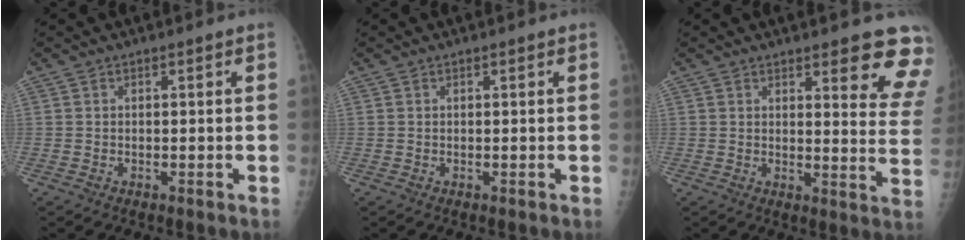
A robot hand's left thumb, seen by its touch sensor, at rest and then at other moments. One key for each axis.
{"total": 0.0}
{"total": 12.1, "fx": 8.9, "fy": 3.0, "fz": 7.6, "tx": -0.050, "ty": -0.055, "tz": 0.088}